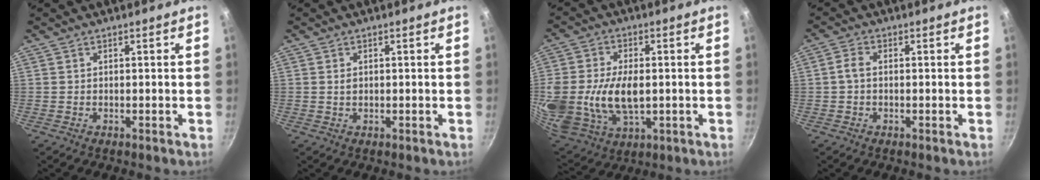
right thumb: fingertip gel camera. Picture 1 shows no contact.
{"total": 1.2, "force": [0.2, 0.8, 0.8], "torque": [-0.012, -0.001, 0.003]}
{"total": 18.0, "force": [-0.6, 11.5, 13.9], "torque": [-0.292, 0.000, -0.002]}
{"total": 2.5, "force": [-0.1, 1.6, 1.9], "torque": [-0.040, 0.011, -0.006]}